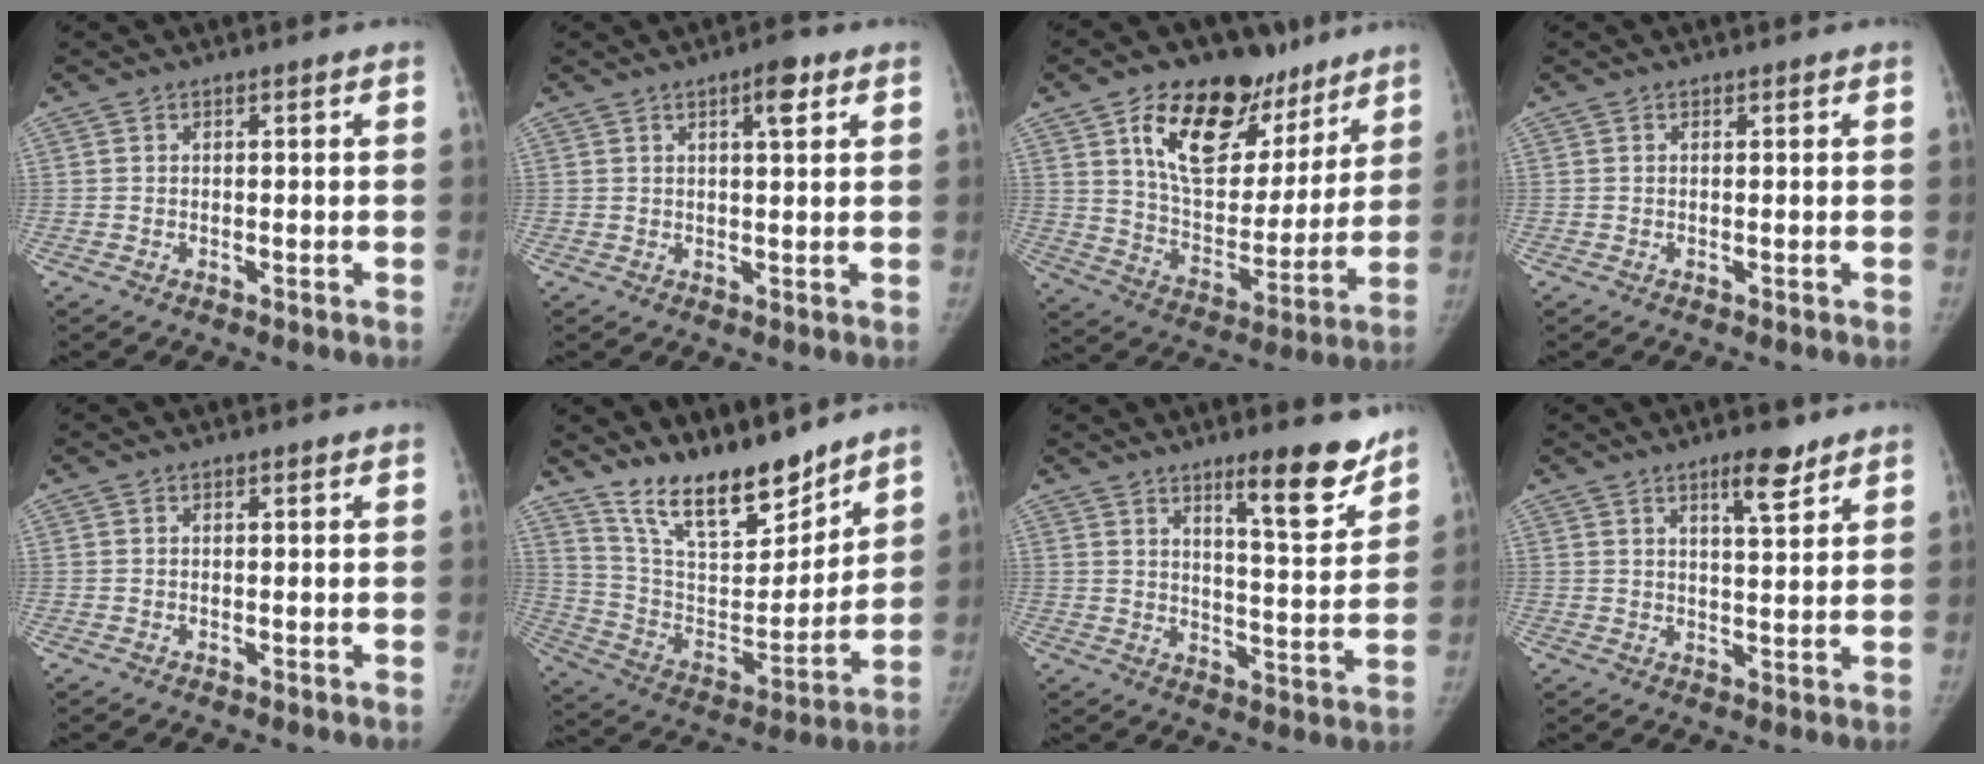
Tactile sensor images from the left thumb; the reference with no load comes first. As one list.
[{"total": 4.0, "force": [2.0, 1.0, 3.3], "torque": [-0.044, -0.006, 0.026]}, {"total": 24.4, "force": [13.8, 13.7, 14.8], "torque": [-0.180, -0.040, 0.230]}, {"total": 0.0}, {"total": 0.0}, {"total": 18.8, "force": [15.4, 6.1, 8.9], "torque": [-0.109, -0.098, 0.276]}, {"total": 11.7, "force": [8.3, 2.3, 7.9], "torque": [-0.088, -0.065, 0.126]}, {"total": 5.9, "force": [4.0, 1.5, 4.1], "torque": [-0.051, -0.028, 0.062]}]